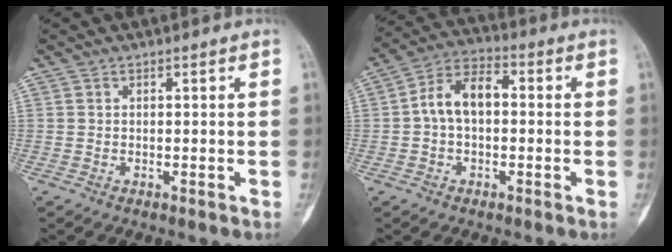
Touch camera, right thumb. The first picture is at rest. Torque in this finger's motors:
{"motor_torque": [-0.13, 0.62, -0.04, 0.11, 0.05]}